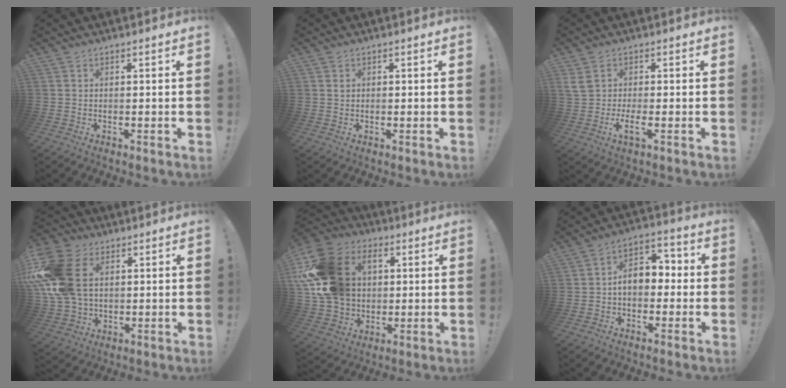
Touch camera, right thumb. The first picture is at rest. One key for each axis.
{"total": 0.8, "fx": 0.5, "fy": 0.6, "fz": -0.2, "tx": 0.010, "ty": 0.001, "tz": 0.008}
{"total": 4.8, "fx": -0.7, "fy": 1.6, "fz": 4.4, "tx": -0.089, "ty": -0.014, "tz": -0.014}
{"total": 20.1, "fx": 4.5, "fy": 14.2, "fz": 13.4, "tx": -0.271, "ty": -0.008, "tz": 0.086}
{"total": 22.8, "fx": 4.3, "fy": 17.8, "fz": 13.6, "tx": -0.233, "ty": -0.006, "tz": 0.096}
{"total": 9.1, "fx": -0.2, "fy": 6.5, "fz": 6.4, "tx": -0.093, "ty": 0.017, "tz": 0.003}